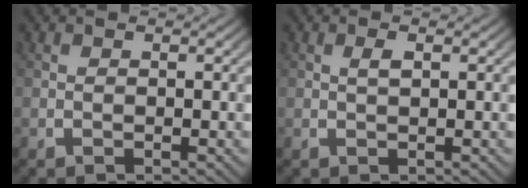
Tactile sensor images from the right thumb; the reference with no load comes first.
{"total": 0.9, "force": [0.3, 0.3, 0.8], "torque": [-0.015, 0.001, 0.010]}